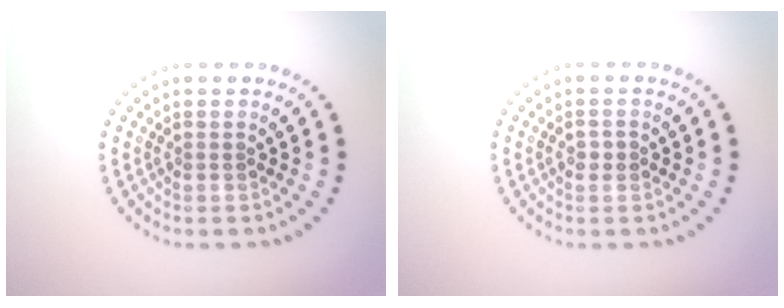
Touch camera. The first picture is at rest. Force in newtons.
{"total": 1.1, "press": 1.1, "slide": 0.1}